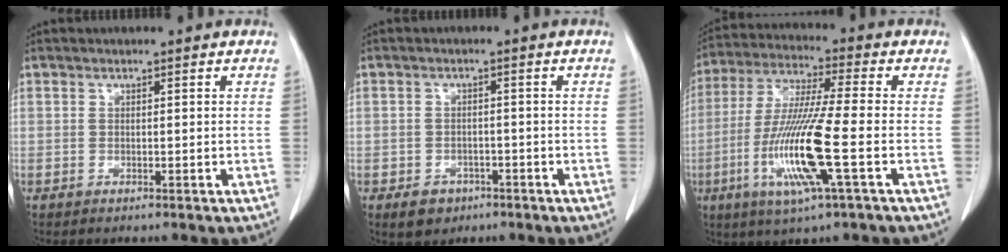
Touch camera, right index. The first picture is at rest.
{"total": 3.7, "force": [-2.0, 2.9, 1.1], "torque": [-0.012, 0.007, -0.021]}
{"total": 14.2, "force": [-4.1, -0.2, 13.6], "torque": [-0.285, -0.018, -0.081]}